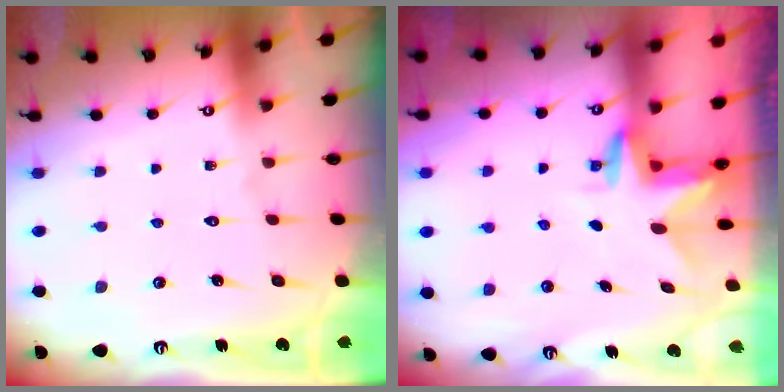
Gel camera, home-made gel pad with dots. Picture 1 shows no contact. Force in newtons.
{"total": 3.0, "press": 3.0, "slide": 0.2}